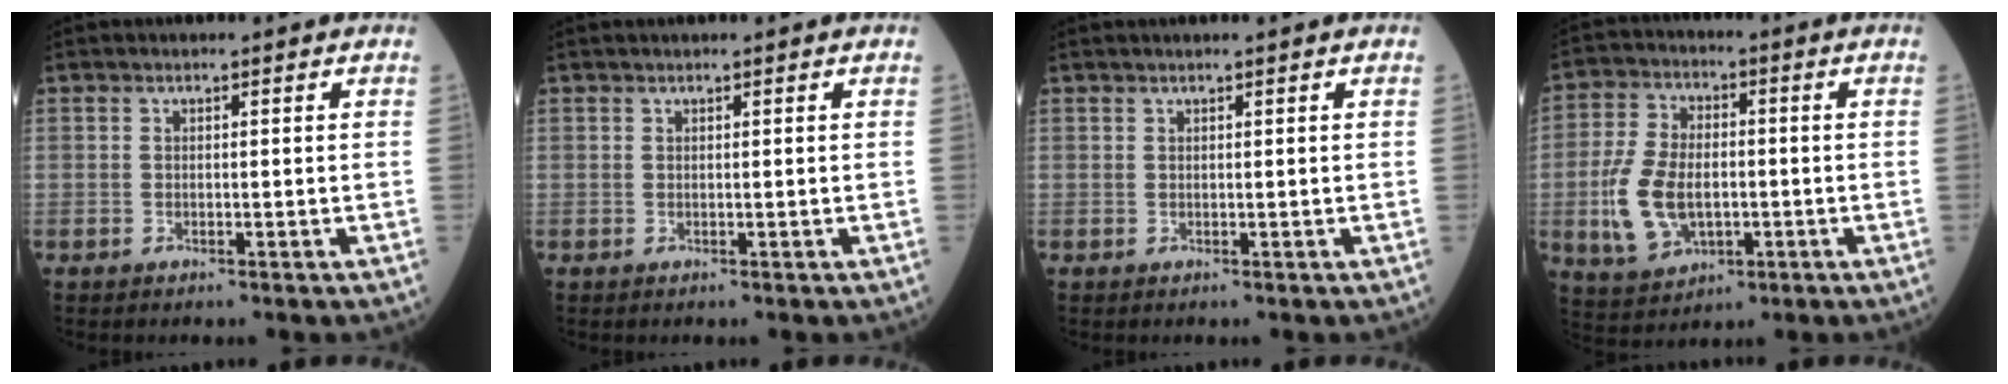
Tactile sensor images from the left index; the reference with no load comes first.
{"total": 1.0, "force": [0.8, -0.2, 0.5], "torque": [-0.009, 0.012, 0.020]}
{"total": 1.5, "force": [1.3, -0.5, 0.7], "torque": [-0.007, 0.016, 0.029]}
{"total": 10.9, "force": [-2.1, 6.7, 8.3], "torque": [-0.186, 0.003, -0.031]}